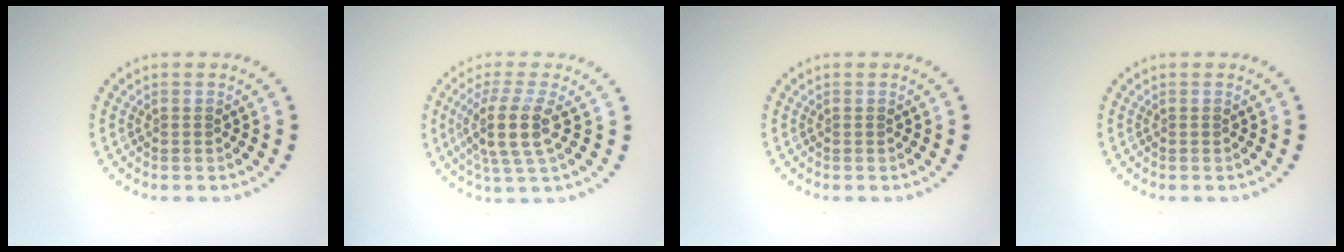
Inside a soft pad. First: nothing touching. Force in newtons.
{"total": 4.1, "press": 3.4, "slide": 2.4}
{"total": 0.0}
{"total": 0.0}